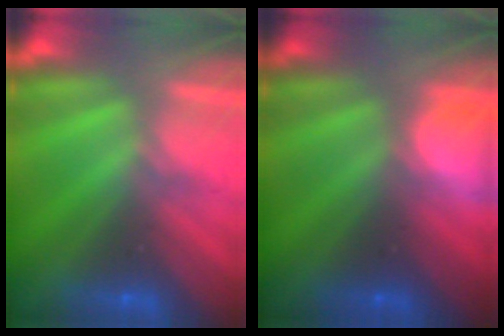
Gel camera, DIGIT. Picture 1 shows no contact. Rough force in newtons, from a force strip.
{"total": 2.7}